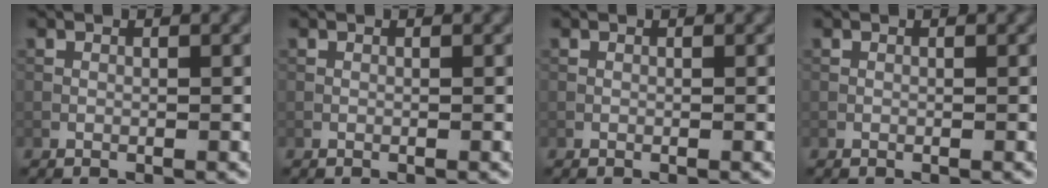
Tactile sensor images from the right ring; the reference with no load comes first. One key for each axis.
{"total": 0.0}
{"total": 0.0}
{"total": 0.0}